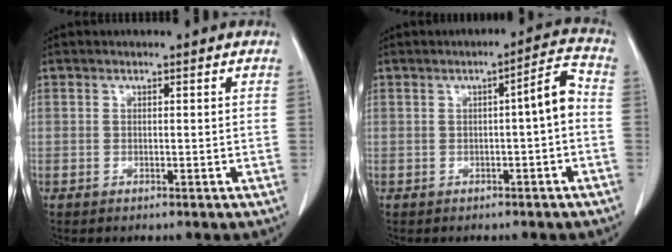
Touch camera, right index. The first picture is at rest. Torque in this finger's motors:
{"motor_torque": [0.47, -0.12, 0.12, 0.04]}